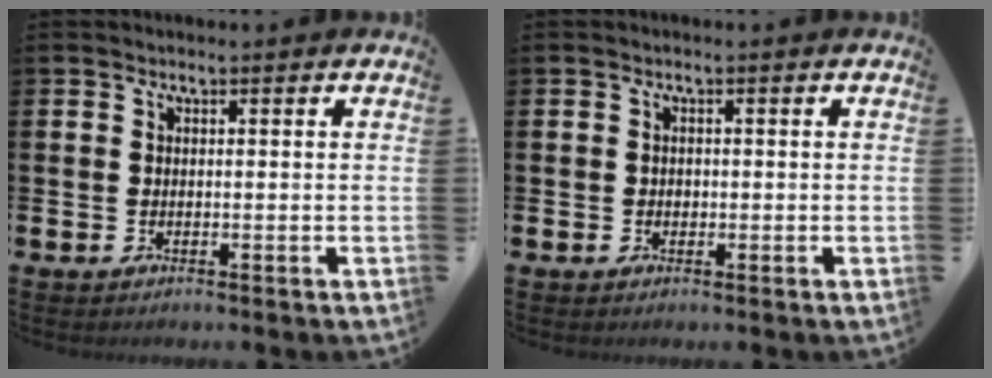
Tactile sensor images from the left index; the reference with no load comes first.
{"total": 0.7, "force": [0.0, 0.7, 0.2], "torque": [-0.005, 0.008, -0.002]}